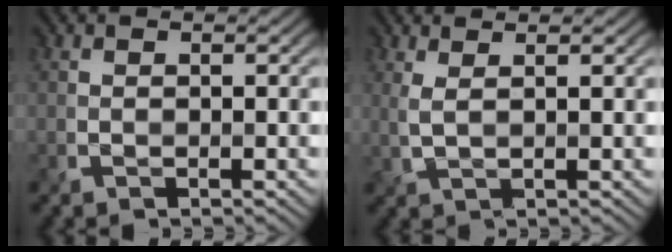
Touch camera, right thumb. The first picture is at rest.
{"total": 2.2, "force": [1.4, 0.3, 1.6], "torque": [-0.035, 0.000, 0.029]}